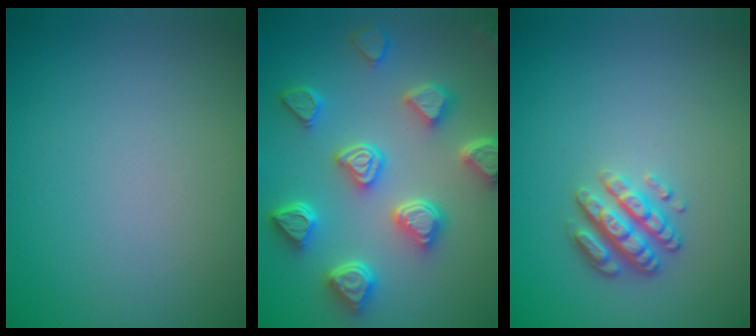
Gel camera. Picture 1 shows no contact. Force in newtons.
{"total": 7.1, "press": 5.8, "slide": 4.1}
{"total": 2.9, "press": 2.4, "slide": 1.7}